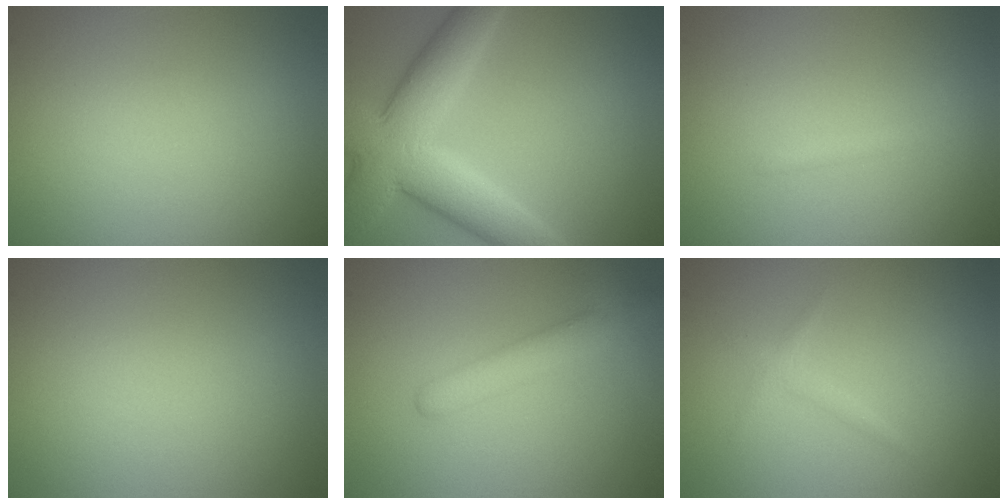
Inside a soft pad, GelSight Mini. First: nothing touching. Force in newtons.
{"total": 8.6, "press": 8.6, "slide": 0.7}
{"total": 1.0, "press": 1.0, "slide": 0.0}
{"total": 0.0}
{"total": 3.5, "press": 3.5, "slide": 0.2}
{"total": 0.9, "press": 0.9, "slide": 0.1}